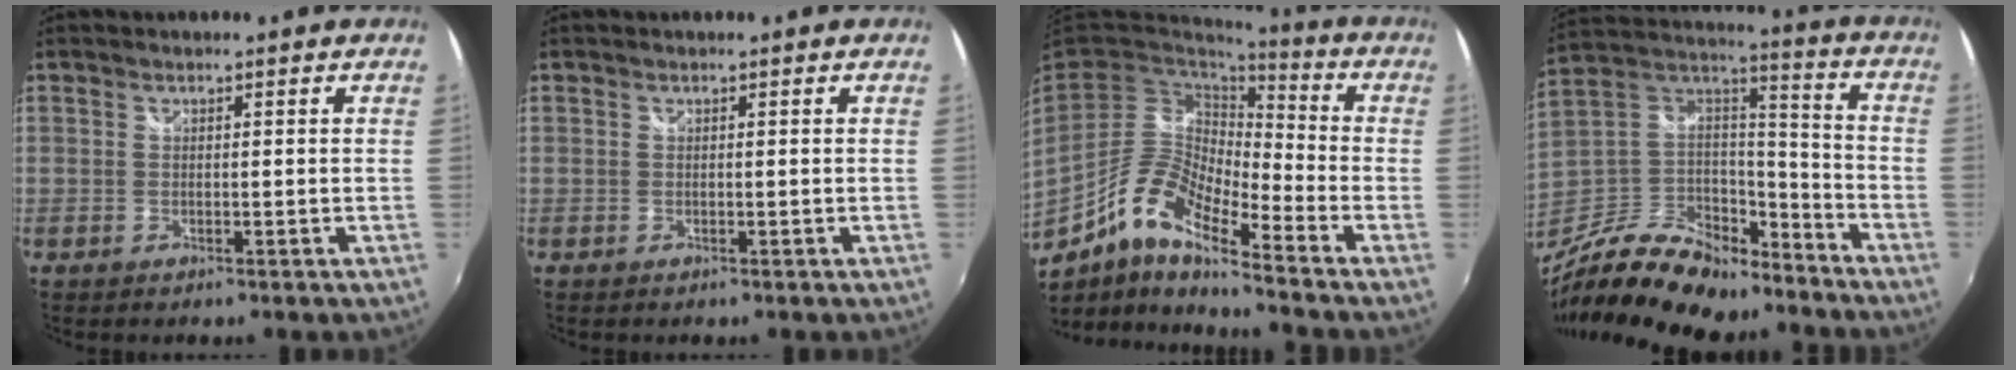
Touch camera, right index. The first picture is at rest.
{"total": 0.0}
{"total": 14.0, "force": [-8.4, 3.4, 10.7], "torque": [-0.201, -0.005, -0.168]}
{"total": 25.1, "force": [-17.9, 11.6, 13.2], "torque": [-0.282, 0.015, -0.290]}